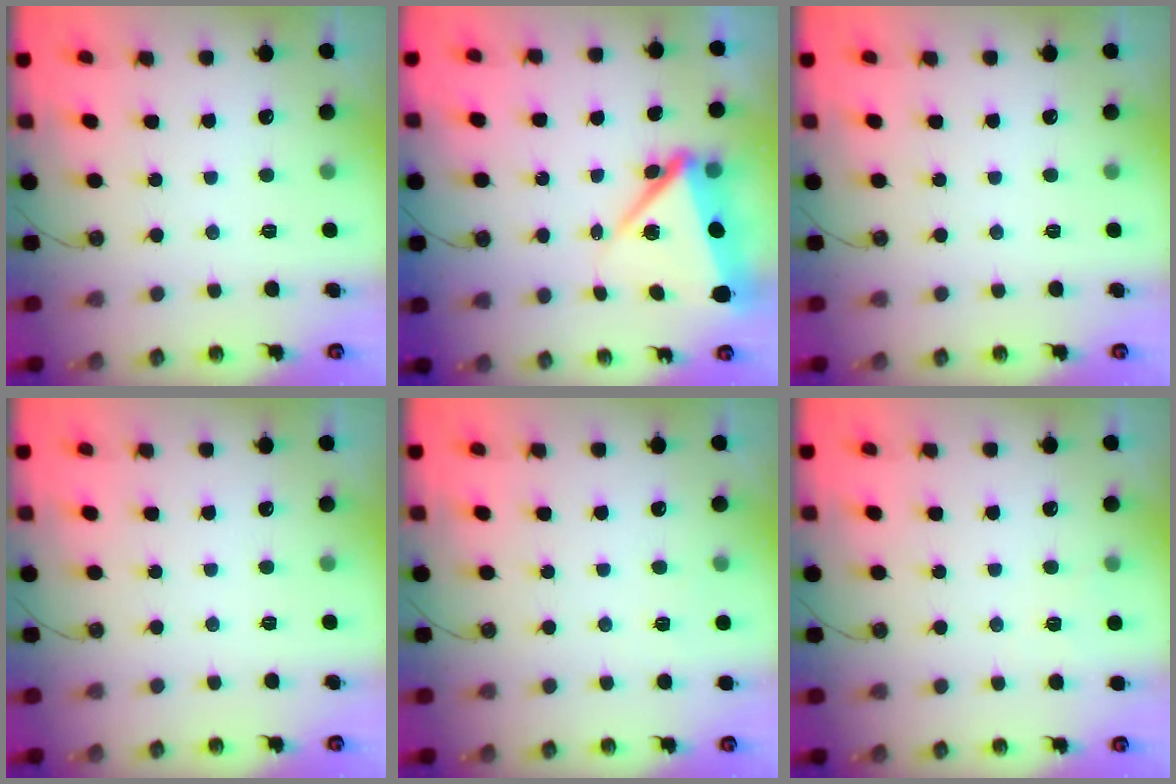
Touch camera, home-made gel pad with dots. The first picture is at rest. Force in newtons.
{"total": 9.1, "press": 8.9, "slide": 1.7}
{"total": 0.0}
{"total": 0.0}
{"total": 2.1, "press": 2.1, "slide": 0.4}
{"total": 2.9, "press": 2.9, "slide": 0.2}